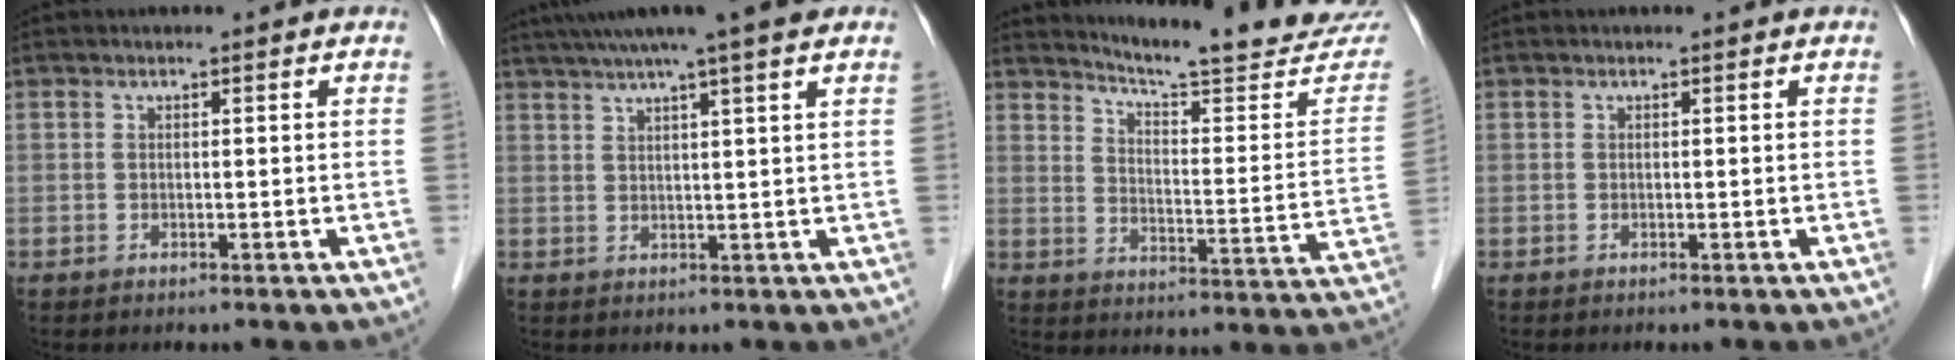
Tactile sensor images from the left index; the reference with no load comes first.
{"total": 10.4, "force": [7.9, -0.8, 6.7], "torque": [-0.109, 0.032, 0.103]}
{"total": 20.9, "force": [19.8, 1.2, 6.6], "torque": [-0.091, -0.092, 0.245]}
{"total": 0.0}